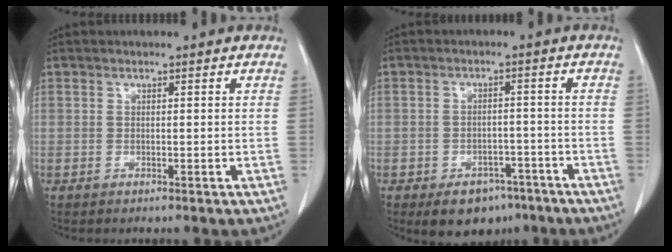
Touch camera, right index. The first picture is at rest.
{"total": 7.2, "force": [-4.9, 4.4, 3.0], "torque": [-0.035, 0.009, -0.065]}